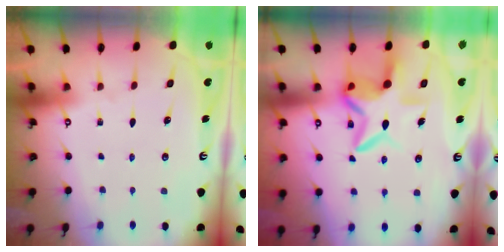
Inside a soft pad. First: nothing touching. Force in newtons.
{"total": 8.2, "press": 8.1, "slide": 0.9}